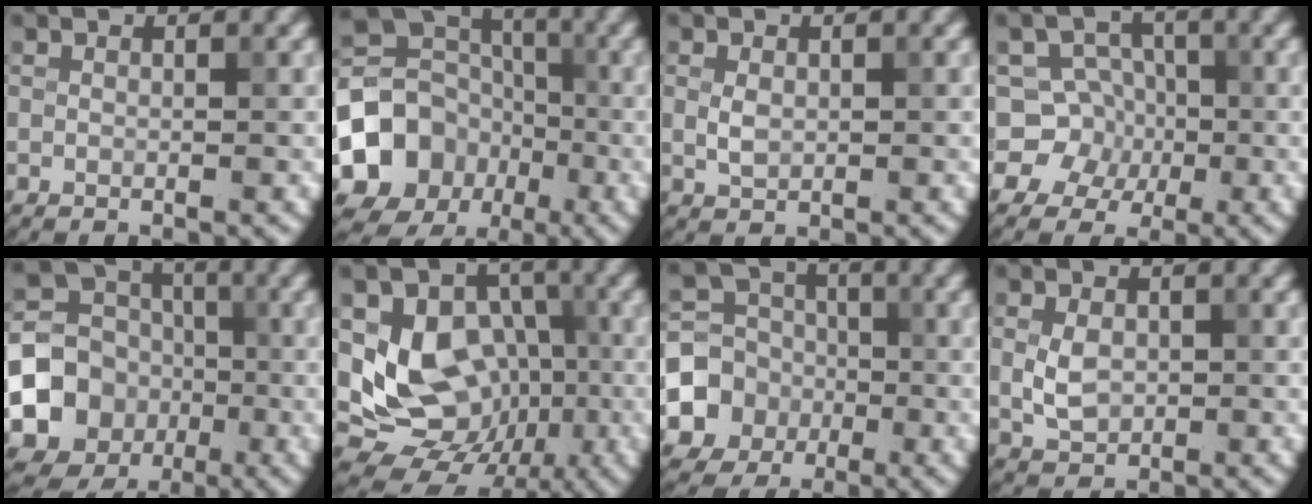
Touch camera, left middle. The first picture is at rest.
{"total": 10.8, "force": [-3.2, 9.4, 4.3], "torque": [-0.083, -0.012, -0.065]}
{"total": 1.5, "force": [0.2, 1.0, 1.0], "torque": [-0.023, 0.000, 0.005]}
{"total": 5.8, "force": [-0.5, 5.6, 1.4], "torque": [-0.004, 0.035, -0.043]}
{"total": 13.2, "force": [-3.2, 12.2, 4.0], "torque": [-0.089, -0.023, -0.070]}
{"total": 10.9, "force": [-0.6, 9.0, 6.2], "torque": [-0.079, -0.016, -0.016]}
{"total": 6.0, "force": [-1.6, 5.5, 1.9], "torque": [-0.028, -0.001, -0.045]}
{"total": 2.9, "force": [0.0, 2.1, 1.9], "torque": [-0.042, -0.001, 0.002]}